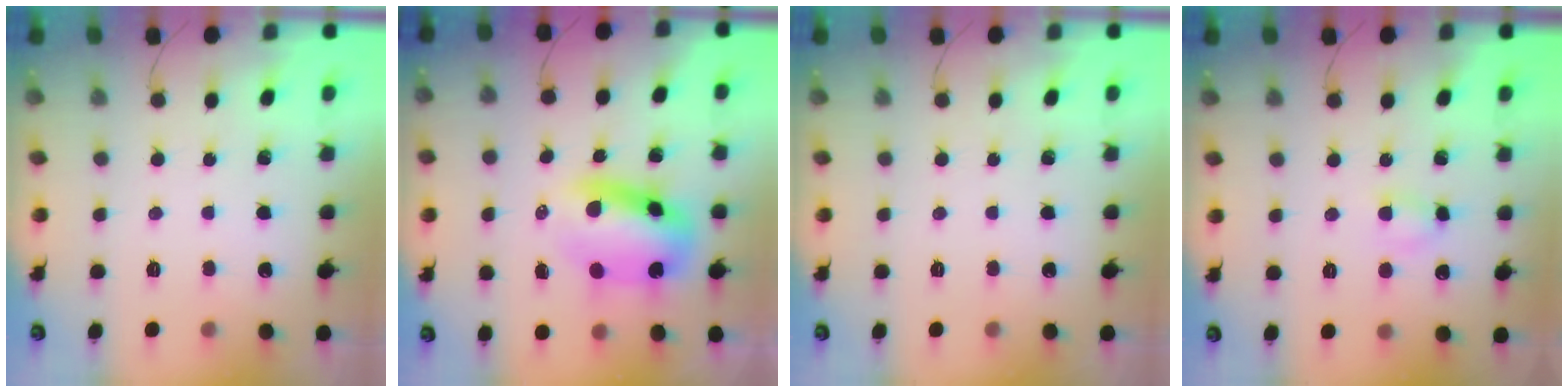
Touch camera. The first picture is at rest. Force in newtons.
{"total": 10.2, "press": 9.8, "slide": 2.8}
{"total": 0.0}
{"total": 3.7, "press": 3.5, "slide": 1.2}